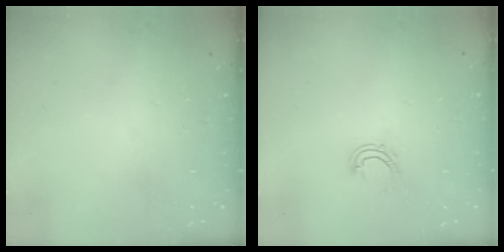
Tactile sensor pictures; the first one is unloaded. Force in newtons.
{"total": 6.0, "press": 5.9, "slide": 1.0}